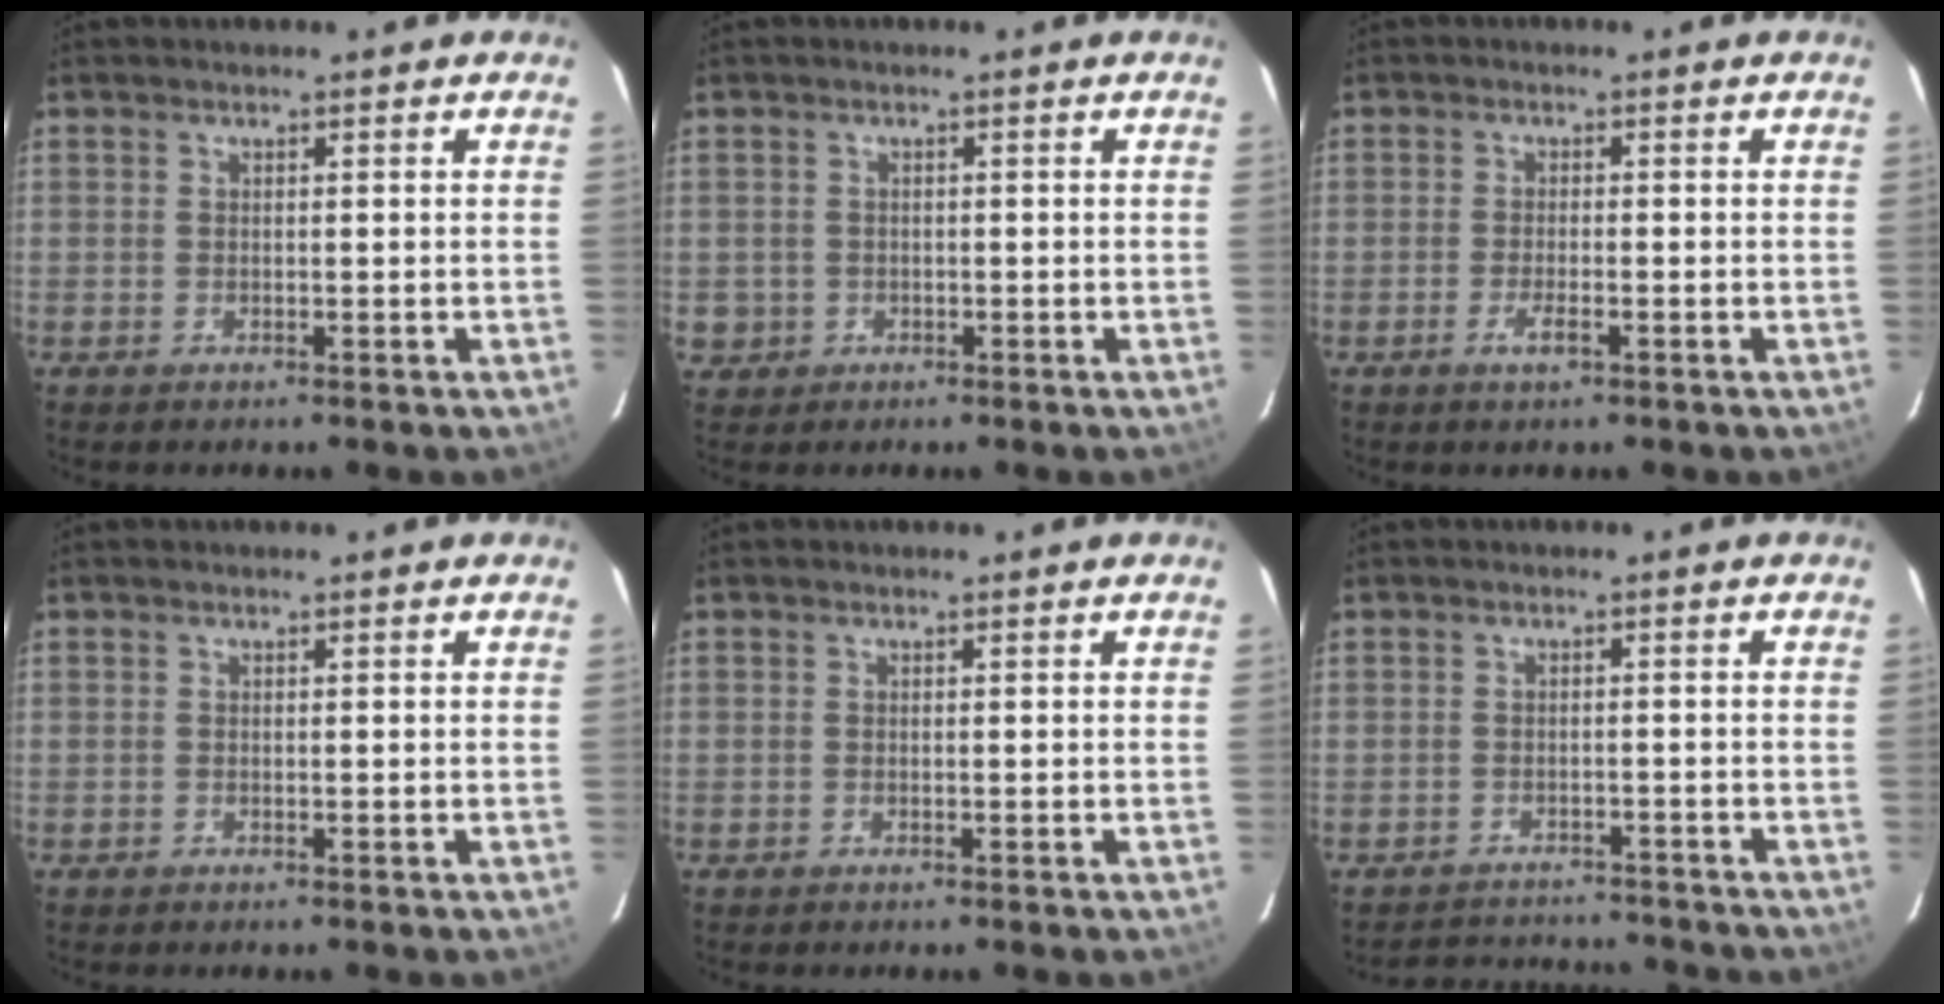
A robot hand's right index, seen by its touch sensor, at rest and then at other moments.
{"total": 3.2, "force": [-0.4, 3.2, 0.4], "torque": [-0.004, 0.010, 0.001]}
{"total": 2.4, "force": [-1.3, 0.4, 2.0], "torque": [-0.044, -0.004, -0.023]}
{"total": 0.0}
{"total": 0.0}
{"total": 8.9, "force": [-8.2, 3.1, 1.7], "torque": [-0.038, 0.024, -0.105]}